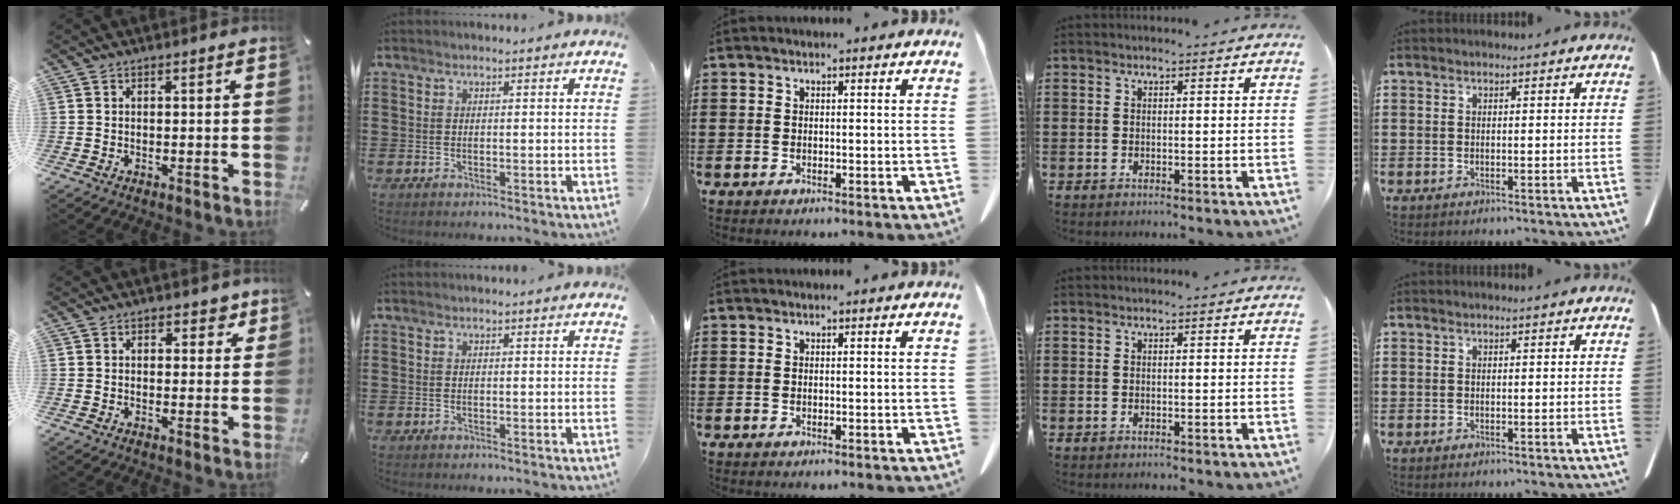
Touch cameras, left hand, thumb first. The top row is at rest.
{"thumb": {"total": 3.9, "force": [1.6, 2.6, 2.4], "torque": [-0.012, -0.005, 0.018]}}